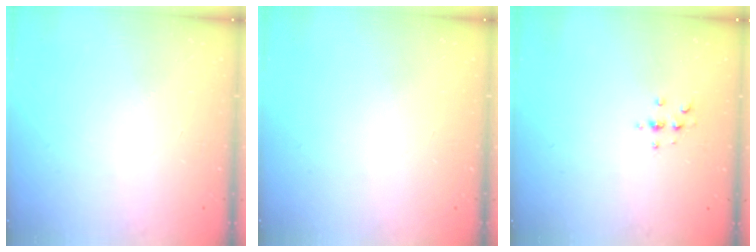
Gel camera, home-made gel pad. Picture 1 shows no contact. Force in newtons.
{"total": 0.0}
{"total": 2.2, "press": 2.1, "slide": 0.2}